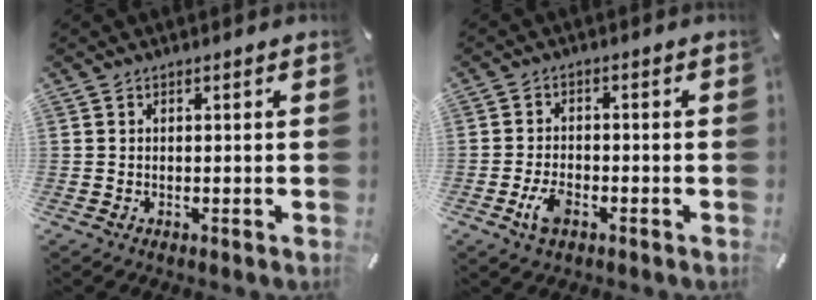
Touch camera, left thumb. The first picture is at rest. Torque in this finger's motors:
{"motor_torque": [-0.03, 0.15, 0.07, -0.03, 0.06]}